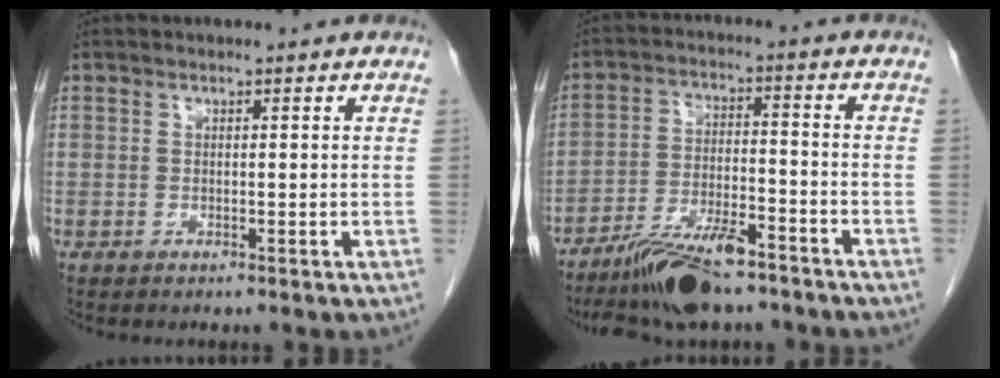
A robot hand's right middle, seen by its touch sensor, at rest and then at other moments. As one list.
[{"total": 11.0, "force": [-8.6, 2.5, 6.5], "torque": [-0.118, -0.014, -0.150]}]